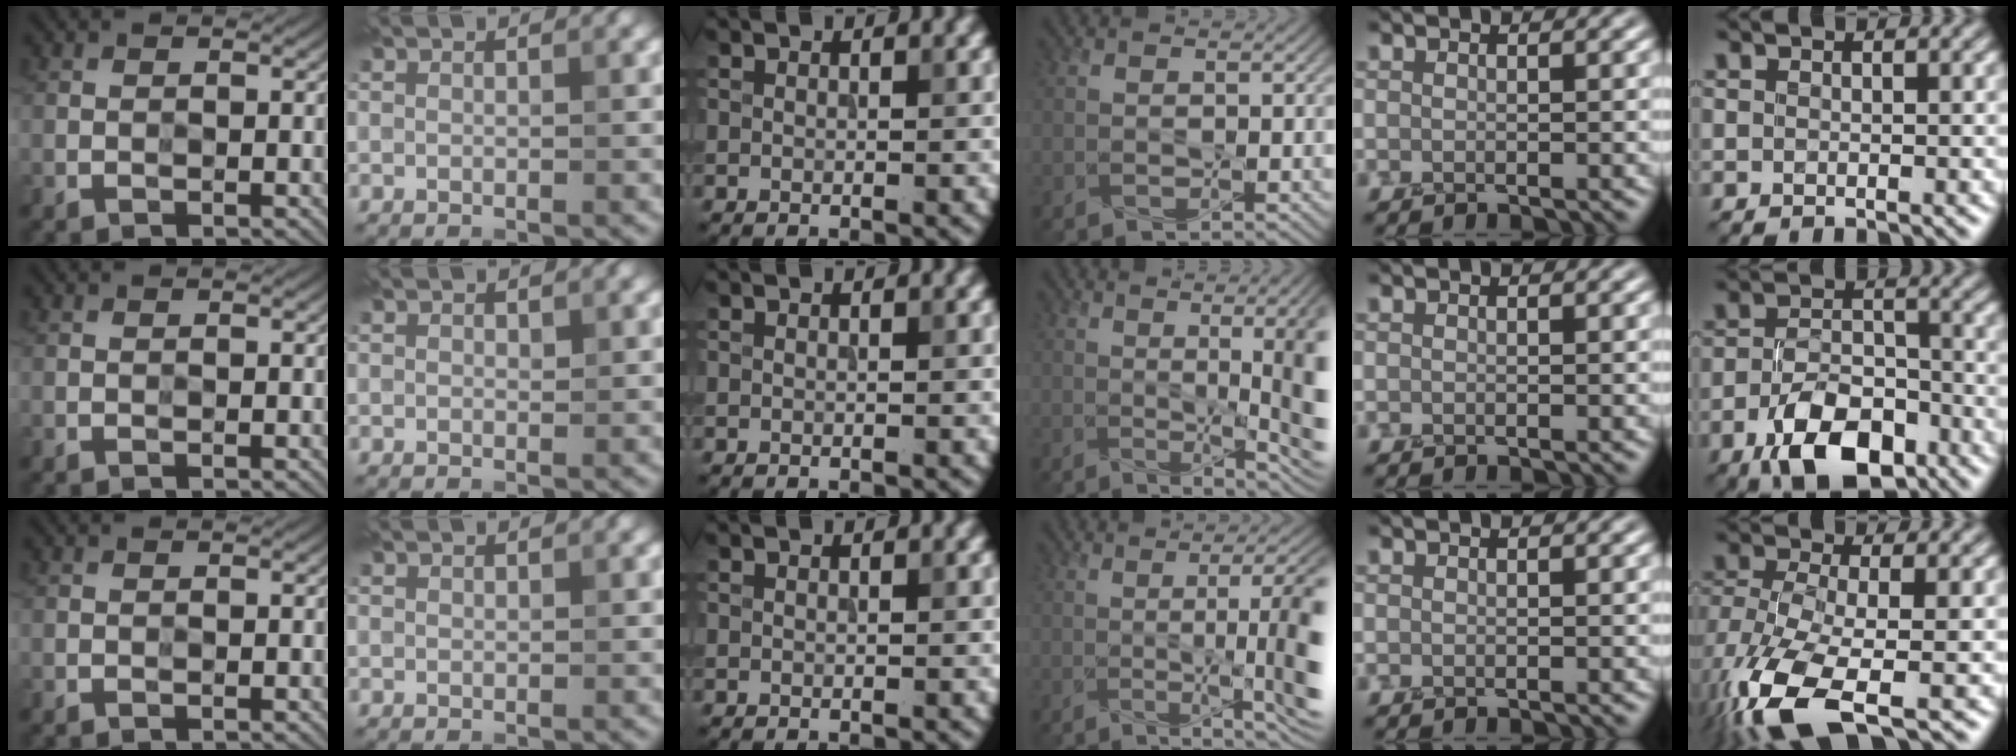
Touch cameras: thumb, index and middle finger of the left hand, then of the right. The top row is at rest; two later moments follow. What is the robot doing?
{"motion": "screw", "object": "flashlight"}